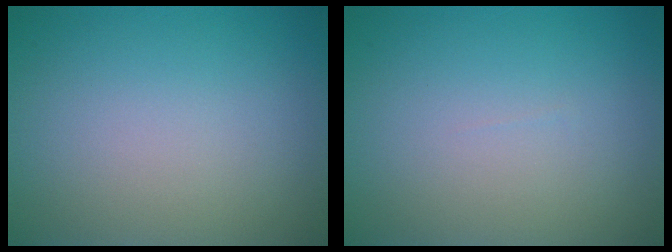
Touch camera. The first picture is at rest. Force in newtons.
{"total": 0.0}